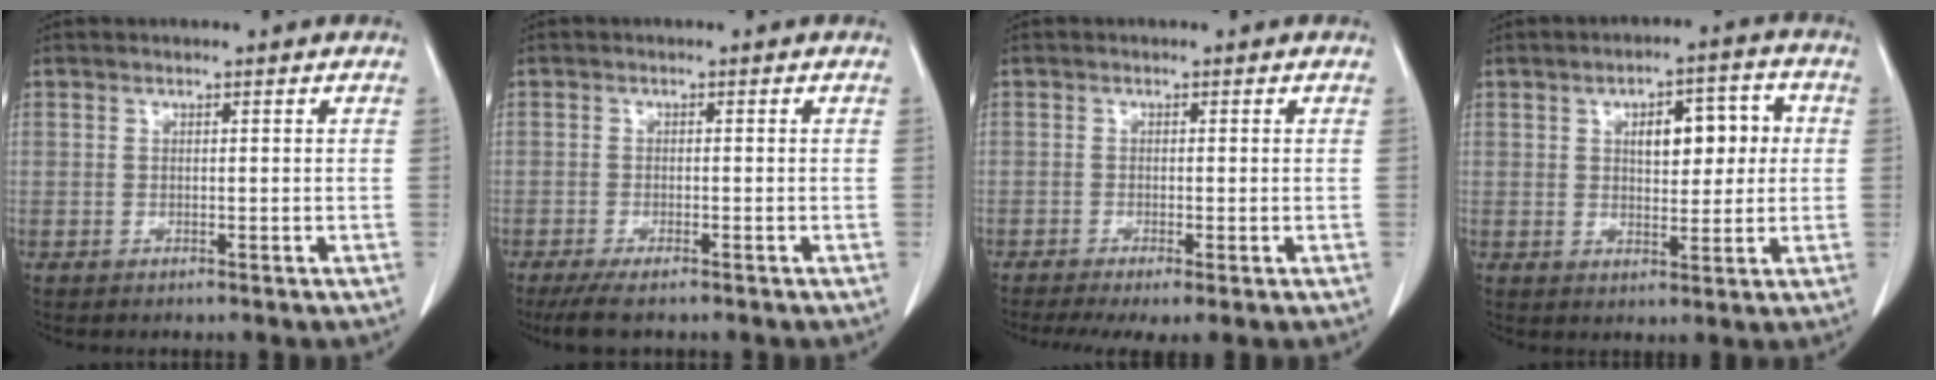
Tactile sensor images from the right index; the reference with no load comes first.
{"total": 5.0, "force": [-3.9, 0.8, 3.0], "torque": [-0.054, -0.014, -0.059]}
{"total": 5.5, "force": [-3.8, 0.7, 3.9], "torque": [-0.063, -0.017, -0.064]}
{"total": 7.9, "force": [1.6, 3.5, 6.9], "torque": [-0.093, 0.023, 0.027]}